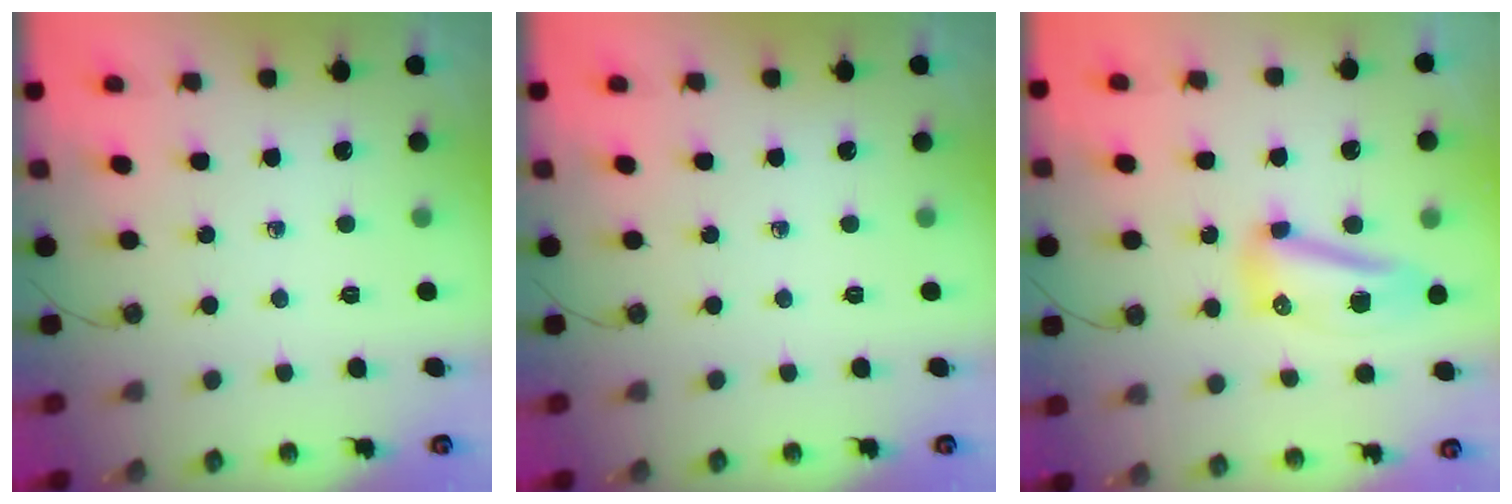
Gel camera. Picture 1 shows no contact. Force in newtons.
{"total": 0.0}
{"total": 11.1, "press": 11.1, "slide": 0.7}